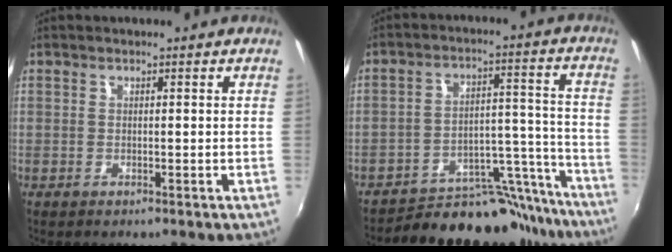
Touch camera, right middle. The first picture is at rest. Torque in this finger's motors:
{"motor_torque": [0.99, -1.15, 0.15, 0.02]}